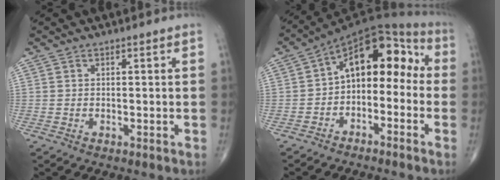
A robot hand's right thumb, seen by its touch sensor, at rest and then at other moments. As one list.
[{"total": 13.4, "force": [-1.3, 8.2, 10.5], "torque": [-0.120, 0.064, -0.036]}]